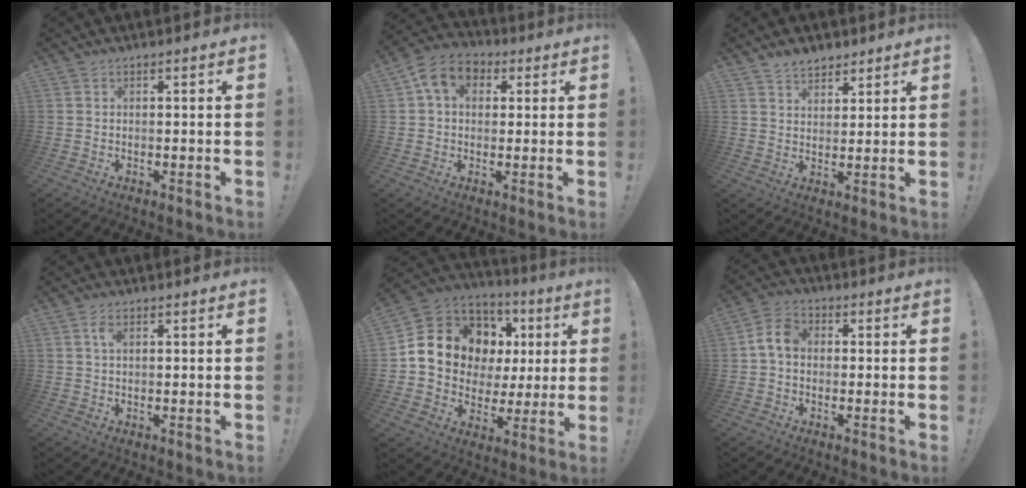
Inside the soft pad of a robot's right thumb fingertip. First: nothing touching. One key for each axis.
{"total": 9.6, "fx": 3.3, "fy": 7.1, "fz": 5.6, "tx": -0.089, "ty": 0.000, "tz": 0.065}
{"total": 5.4, "fx": 4.5, "fy": 2.8, "fz": 1.0, "tx": -0.008, "ty": -0.028, "tz": 0.084}
{"total": 2.5, "fx": 0.8, "fy": 1.1, "fz": 2.1, "tx": -0.038, "ty": 0.001, "tz": 0.013}
{"total": 14.2, "fx": 4.4, "fy": 11.9, "fz": 6.3, "tx": -0.086, "ty": -0.026, "tz": 0.103}
{"total": 7.0, "fx": -0.2, "fy": 4.9, "fz": 4.9, "tx": -0.097, "ty": 0.025, "tz": 0.004}